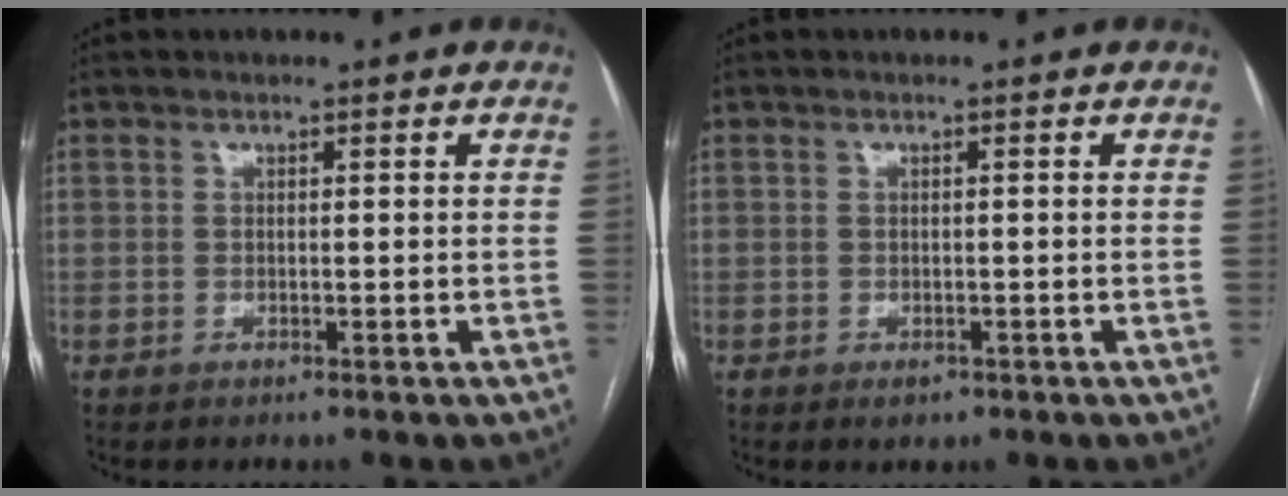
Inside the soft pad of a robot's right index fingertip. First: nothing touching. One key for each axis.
{"total": 1.4, "fx": -0.8, "fy": 0.9, "fz": 0.7, "tx": -0.008, "ty": 0.001, "tz": -0.005}